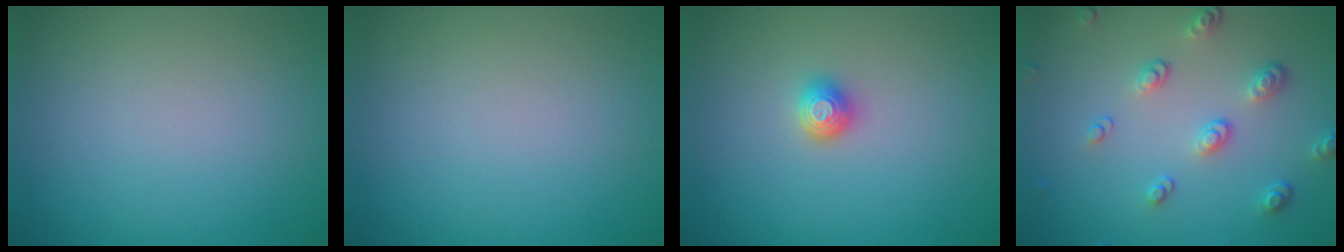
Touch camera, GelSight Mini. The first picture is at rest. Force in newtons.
{"total": 0.0}
{"total": 1.4, "press": 1.2, "slide": 0.6}
{"total": 3.5, "press": 2.6, "slide": 2.3}